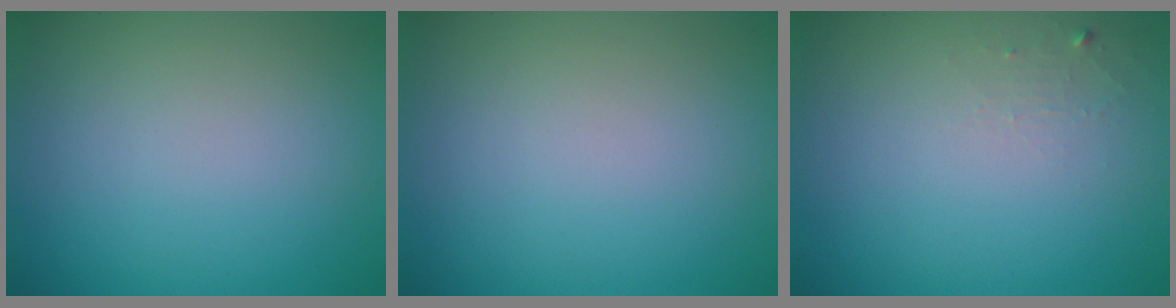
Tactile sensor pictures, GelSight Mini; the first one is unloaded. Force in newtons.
{"total": 0.0}
{"total": 1.0, "press": 1.0, "slide": 0.1}